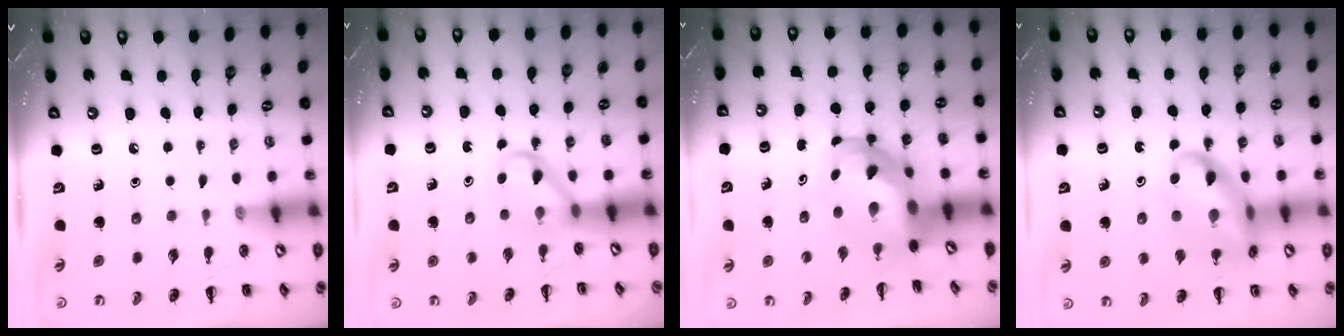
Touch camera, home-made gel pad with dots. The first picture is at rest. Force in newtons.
{"total": 3.8, "press": 3.6, "slide": 1.0}
{"total": 6.8, "press": 6.5, "slide": 2.1}
{"total": 17.5, "press": 17.2, "slide": 3.4}